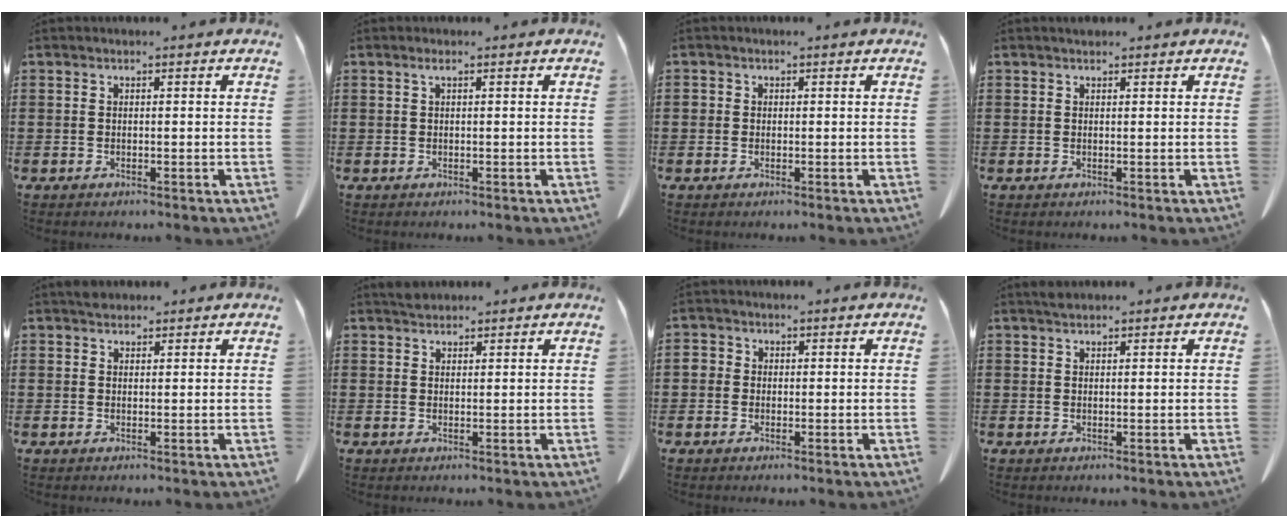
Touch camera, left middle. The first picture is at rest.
{"total": 0.7, "force": [0.2, 0.1, 0.7], "torque": [-0.013, 0.000, 0.004]}
{"total": 1.0, "force": [0.1, 0.9, 0.3], "torque": [-0.009, 0.006, 0.001]}
{"total": 0.6, "force": [0.5, 0.3, 0.1], "torque": [-0.003, 0.003, 0.009]}
{"total": 1.4, "force": [1.2, 0.8, 0.2], "torque": [-0.008, 0.003, 0.023]}
{"total": 1.6, "force": [1.4, 0.7, 0.3], "torque": [-0.003, -0.001, 0.027]}
{"total": 1.5, "force": [0.1, 1.4, 0.5], "torque": [-0.006, 0.003, -0.001]}
{"total": 0.9, "force": [0.8, 0.4, 0.3], "torque": [-0.008, 0.002, 0.015]}